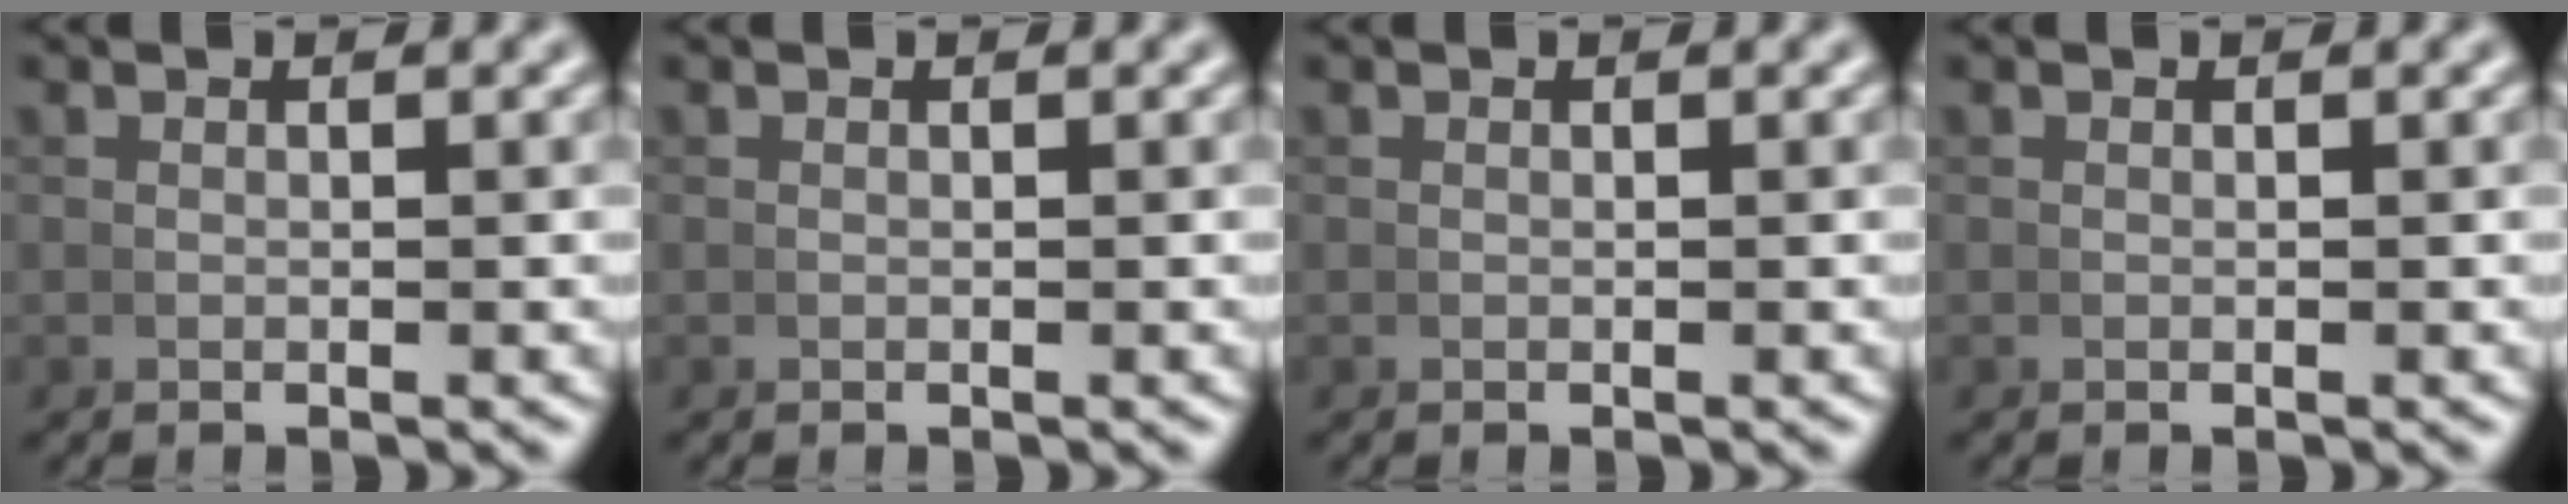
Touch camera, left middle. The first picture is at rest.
{"total": 0.0}
{"total": 0.0}
{"total": 0.0}